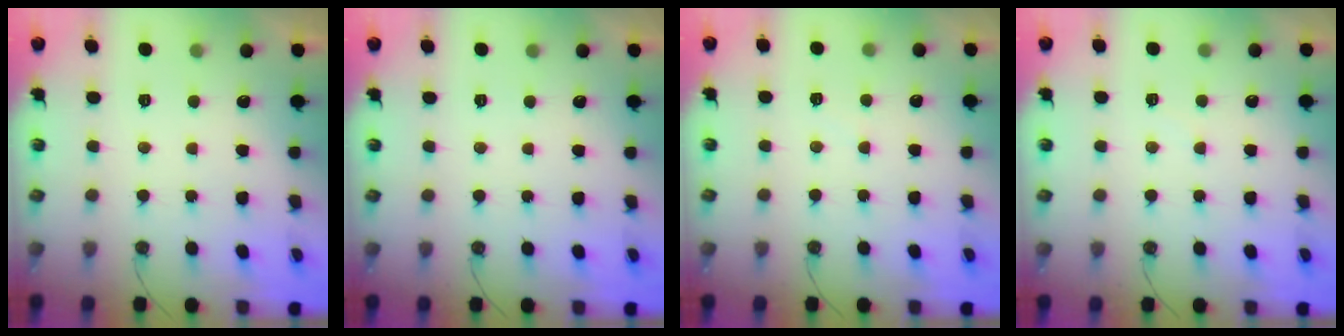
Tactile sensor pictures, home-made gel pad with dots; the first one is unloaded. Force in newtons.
{"total": 0.0}
{"total": 2.5, "press": 2.5, "slide": 0.3}
{"total": 4.9, "press": 4.9, "slide": 0.5}